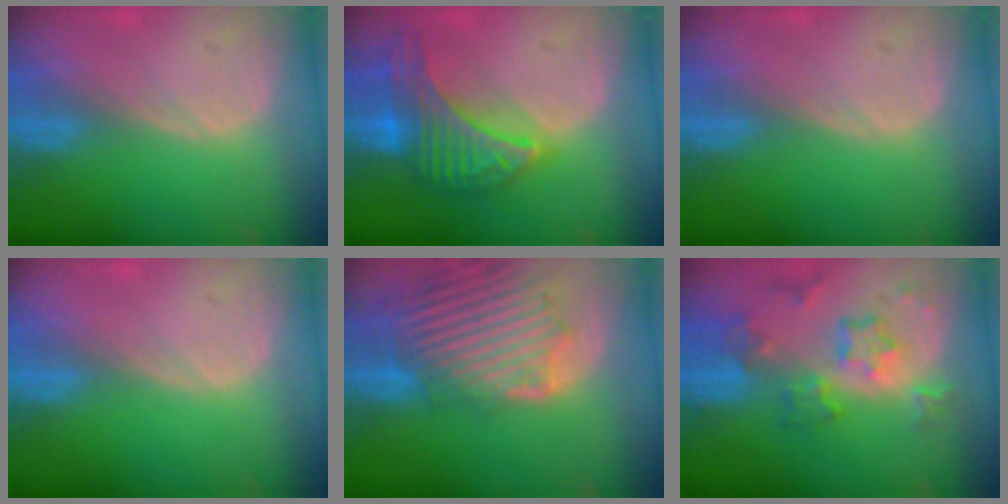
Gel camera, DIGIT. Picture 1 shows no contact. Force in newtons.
{"total": 9.9, "press": 9.9, "slide": 0.6}
{"total": 0.0}
{"total": 0.0}
{"total": 12.7, "press": 11.5, "slide": 5.3}
{"total": 8.4, "press": 7.4, "slide": 4.0}